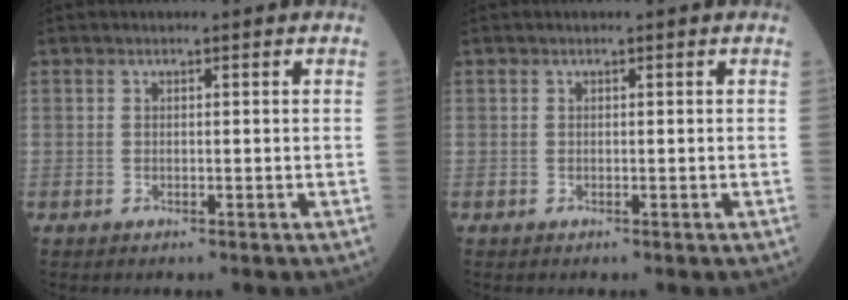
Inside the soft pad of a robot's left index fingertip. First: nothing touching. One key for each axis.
{"total": 0.0}